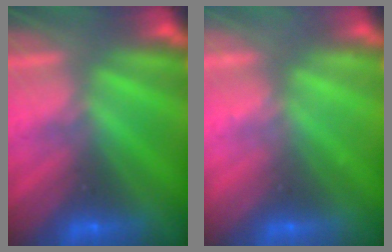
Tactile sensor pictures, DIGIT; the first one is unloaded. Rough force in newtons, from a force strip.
{"total": 2.2}